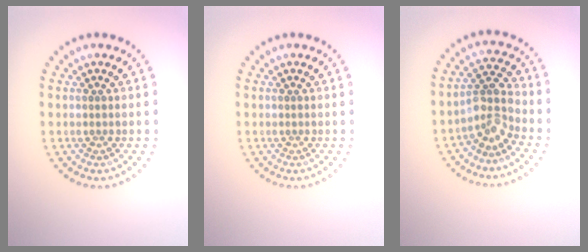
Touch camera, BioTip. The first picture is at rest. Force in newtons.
{"total": 0.0}
{"total": 3.0, "press": 2.2, "slide": 2.1}